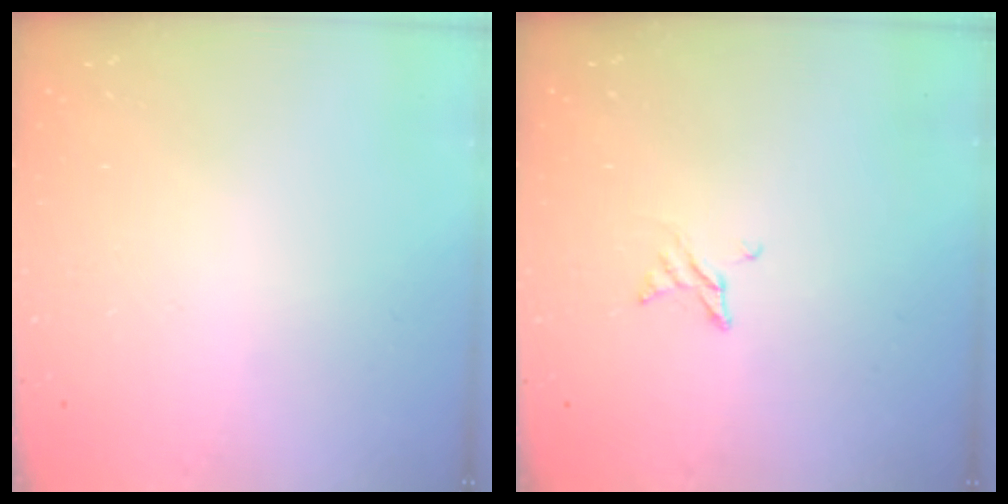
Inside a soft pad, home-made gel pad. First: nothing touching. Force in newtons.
{"total": 3.0, "press": 3.0, "slide": 0.3}